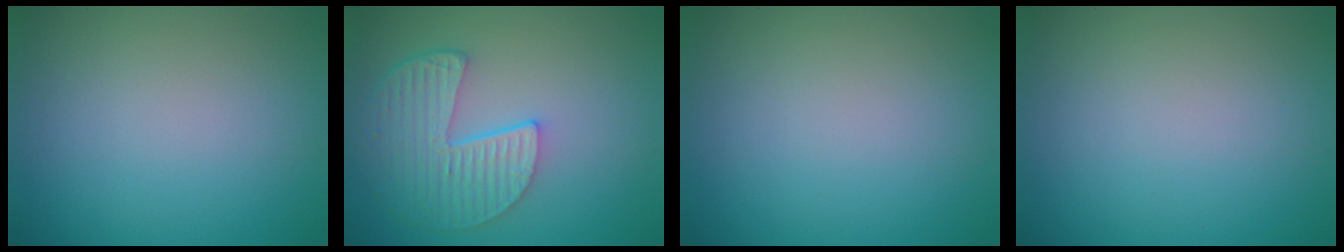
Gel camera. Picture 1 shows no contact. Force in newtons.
{"total": 5.2, "press": 4.2, "slide": 3.2}
{"total": 0.0}
{"total": 0.0}